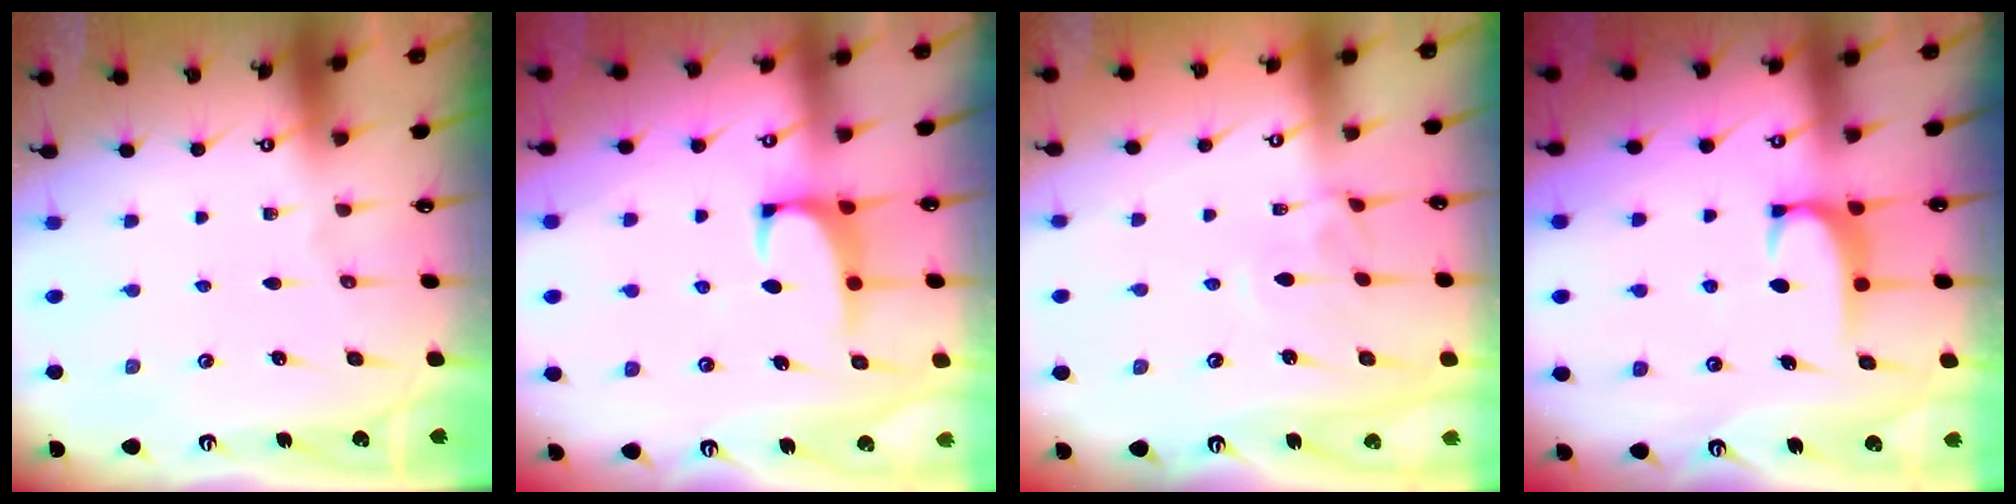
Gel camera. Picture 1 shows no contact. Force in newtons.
{"total": 0.8, "press": 0.6, "slide": 0.6}
{"total": 3.6, "press": 3.6, "slide": 0.5}
{"total": 1.8, "press": 1.7, "slide": 0.5}